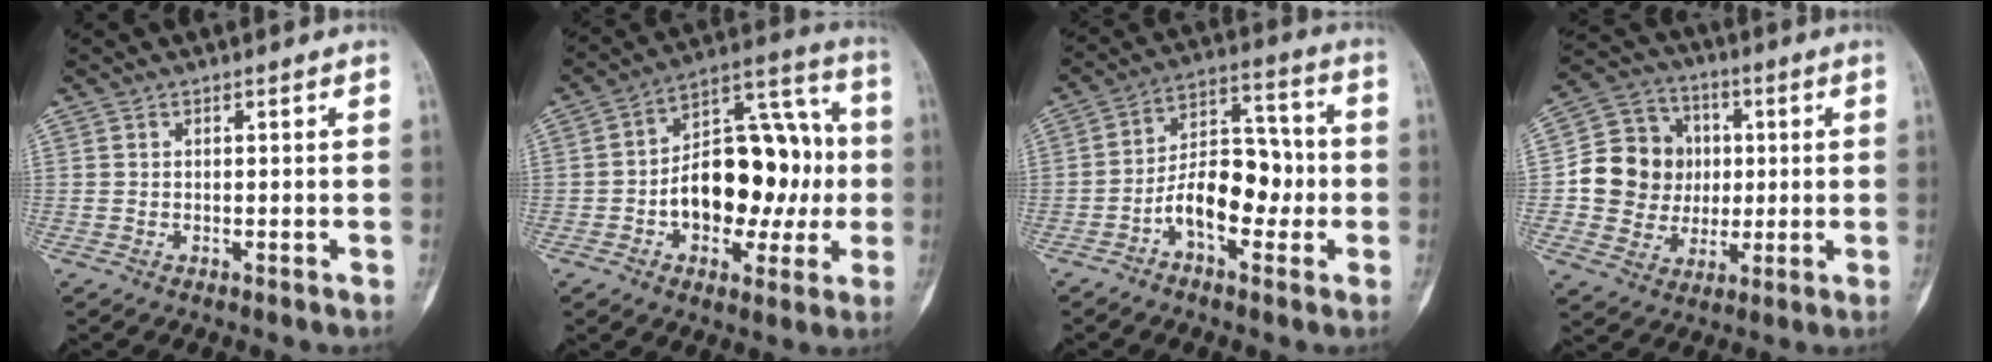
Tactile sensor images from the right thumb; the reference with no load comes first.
{"total": 20.8, "force": [-1.8, 12.8, 16.2], "torque": [-0.191, 0.048, -0.023]}
{"total": 11.9, "force": [-3.3, 6.9, 9.2], "torque": [-0.122, 0.048, -0.063]}
{"total": 13.9, "force": [0.7, 12.9, 5.2], "torque": [-0.053, 0.018, 0.018]}